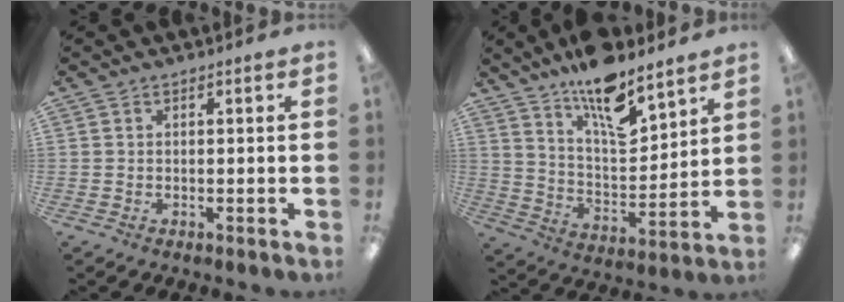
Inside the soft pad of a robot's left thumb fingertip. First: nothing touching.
{"total": 15.1, "force": [11.4, 5.1, 8.5], "torque": [-0.139, -0.071, 0.197]}